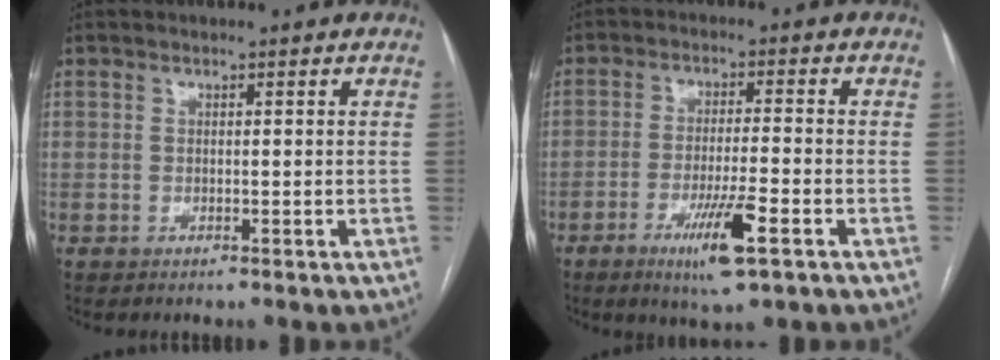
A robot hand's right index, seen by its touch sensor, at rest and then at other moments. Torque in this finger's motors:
{"motor_torque": [1.13, -0.39, 0.59, 0.10]}